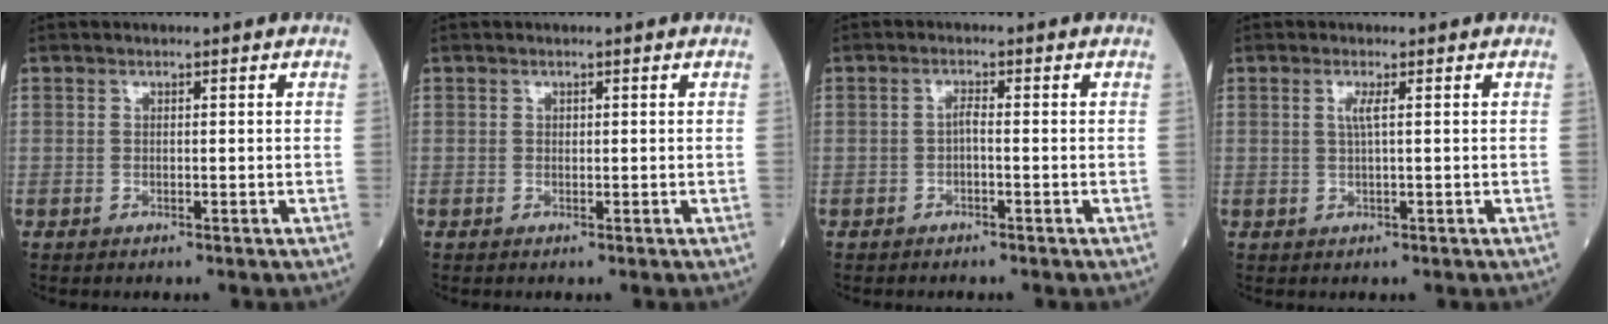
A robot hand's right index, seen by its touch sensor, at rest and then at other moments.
{"total": 0.0}
{"total": 1.3, "force": [-0.4, 0.2, 1.2], "torque": [-0.020, 0.003, -0.011]}
{"total": 1.6, "force": [0.4, -0.2, 1.5], "torque": [-0.036, 0.001, 0.006]}